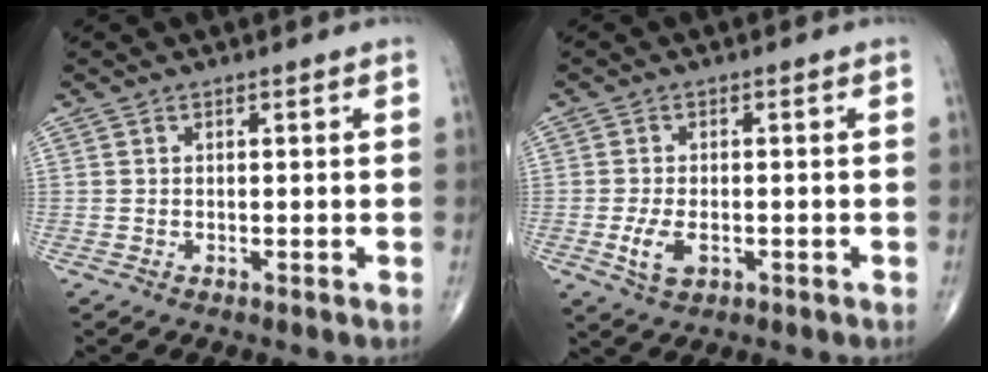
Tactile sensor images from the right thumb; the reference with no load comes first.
{"total": 4.6, "force": [-1.3, 2.5, 3.7], "torque": [-0.076, -0.003, -0.019]}